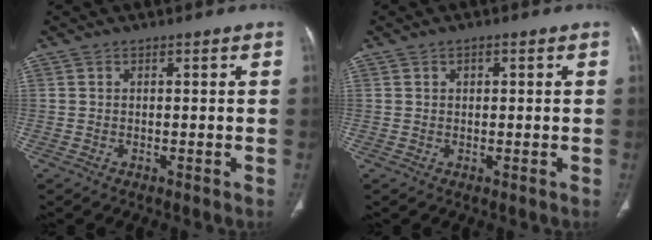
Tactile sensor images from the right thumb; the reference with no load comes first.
{"total": 1.2, "force": [0.4, 0.8, 0.7], "torque": [-0.007, 0.001, 0.005]}